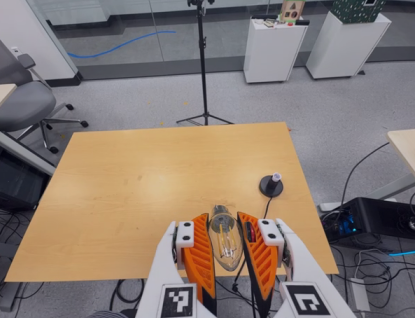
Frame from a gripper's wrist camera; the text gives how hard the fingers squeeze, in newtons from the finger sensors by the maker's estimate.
{"total": 22.1, "left": 23.7, "right": 20.4}